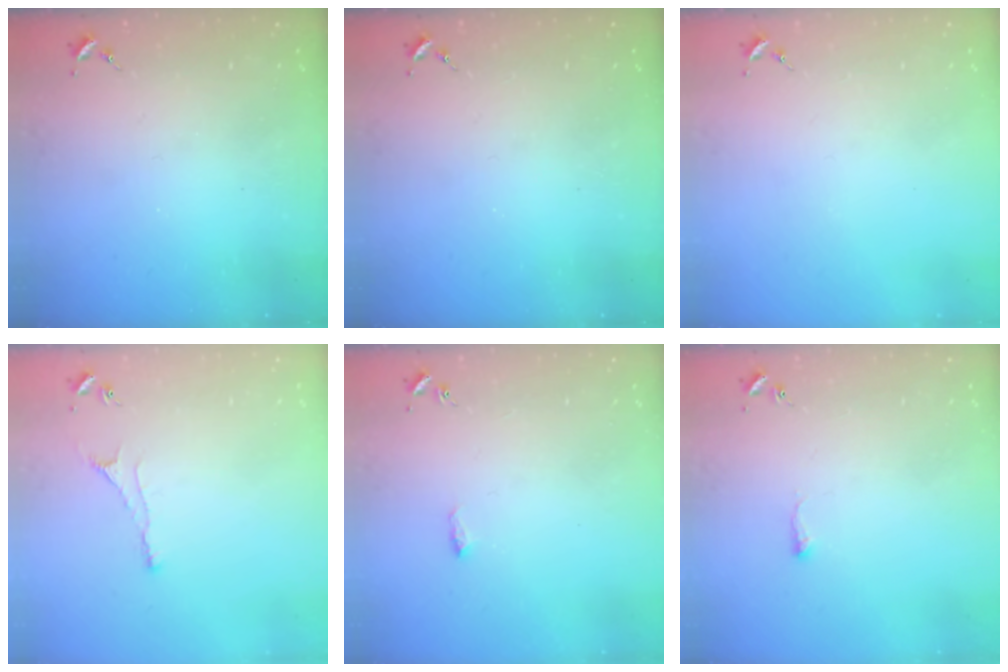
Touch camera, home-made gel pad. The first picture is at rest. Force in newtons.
{"total": 0.0}
{"total": 0.0}
{"total": 3.5, "press": 3.4, "slide": 0.6}
{"total": 4.8, "press": 4.7, "slide": 0.6}
{"total": 3.9, "press": 3.9, "slide": 0.6}